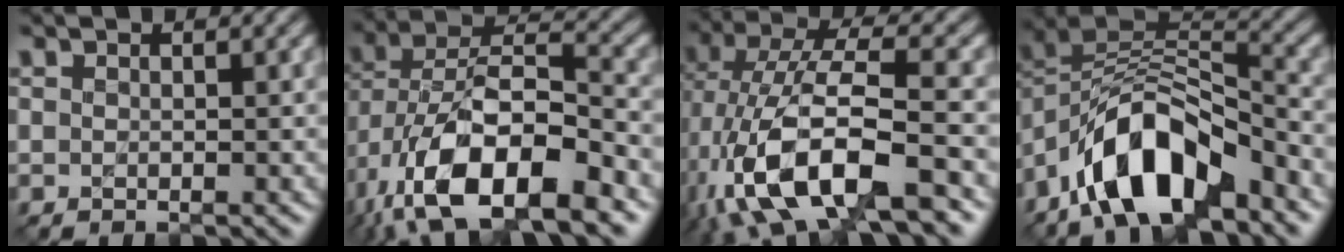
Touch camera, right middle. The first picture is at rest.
{"total": 13.8, "force": [-5.9, 7.2, 10.1], "torque": [-0.194, -0.019, -0.101]}
{"total": 12.0, "force": [-3.9, 5.2, 10.1], "torque": [-0.198, 0.005, -0.073]}
{"total": 9.4, "force": [-5.8, 4.1, 6.2], "torque": [-0.102, 0.015, -0.110]}